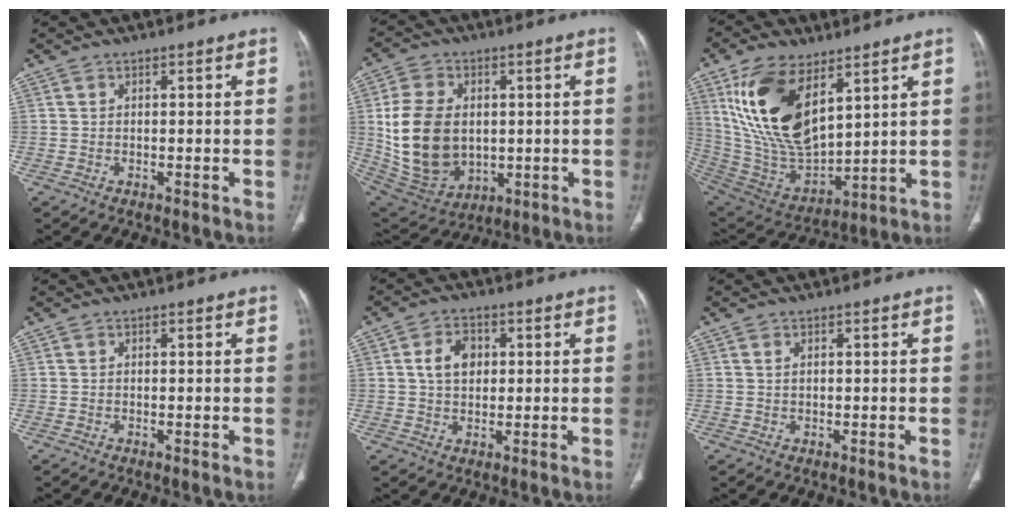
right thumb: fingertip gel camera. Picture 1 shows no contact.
{"total": 17.9, "force": [1.1, 12.9, 12.4], "torque": [-0.216, -0.009, 0.045]}
{"total": 20.6, "force": [9.0, 10.2, 15.5], "torque": [-0.281, -0.040, 0.188]}
{"total": 0.0}
{"total": 6.0, "force": [1.2, 4.3, 4.0], "torque": [-0.057, 0.004, 0.019]}
{"total": 0.9, "force": [0.4, 0.5, 0.6], "torque": [-0.012, 0.001, 0.009]}